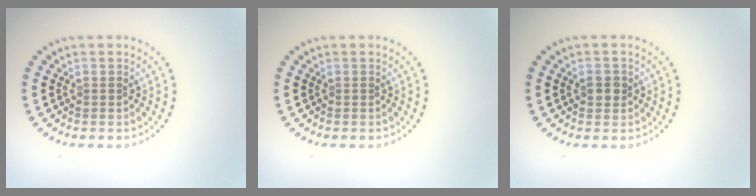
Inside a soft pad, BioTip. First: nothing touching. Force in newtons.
{"total": 0.0}
{"total": 1.5, "press": 1.5, "slide": 0.3}